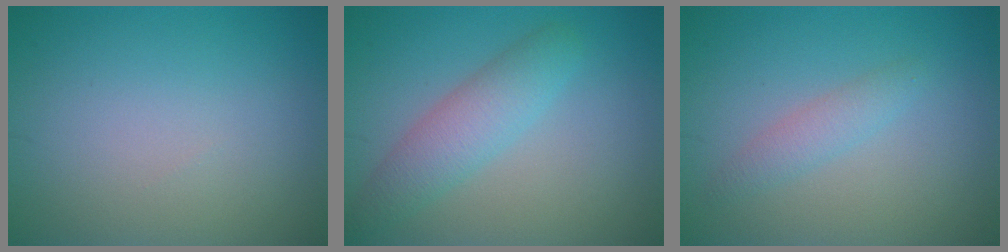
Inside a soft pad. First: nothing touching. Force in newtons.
{"total": 3.6, "press": 3.6, "slide": 0.1}
{"total": 1.7, "press": 1.7, "slide": 0.1}